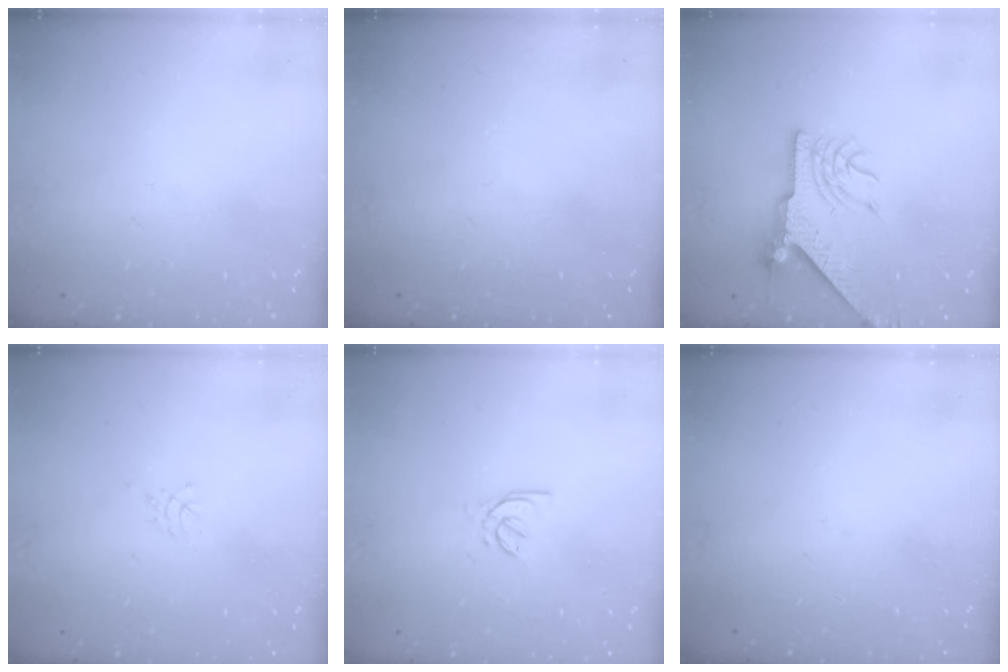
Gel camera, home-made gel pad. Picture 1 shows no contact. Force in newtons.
{"total": 0.0}
{"total": 8.5, "press": 8.4, "slide": 1.0}
{"total": 5.1, "press": 5.1, "slide": 0.2}
{"total": 3.7, "press": 3.6, "slide": 0.7}
{"total": 0.0}